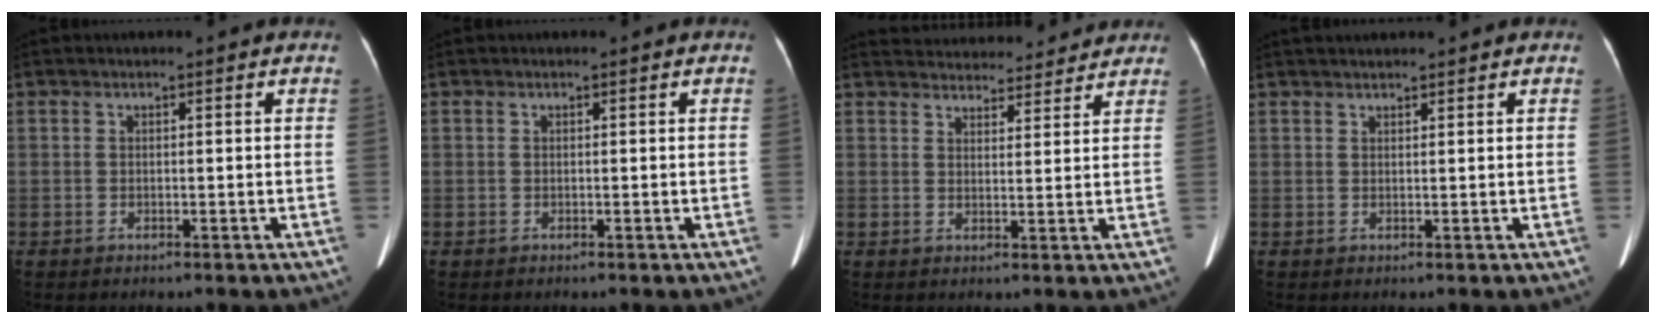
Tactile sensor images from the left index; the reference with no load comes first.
{"total": 0.0}
{"total": 13.8, "force": [13.2, 3.0, 2.7], "torque": [-0.026, 0.016, 0.171]}
{"total": 4.1, "force": [3.7, 0.3, 1.7], "torque": [-0.018, 0.020, 0.051]}